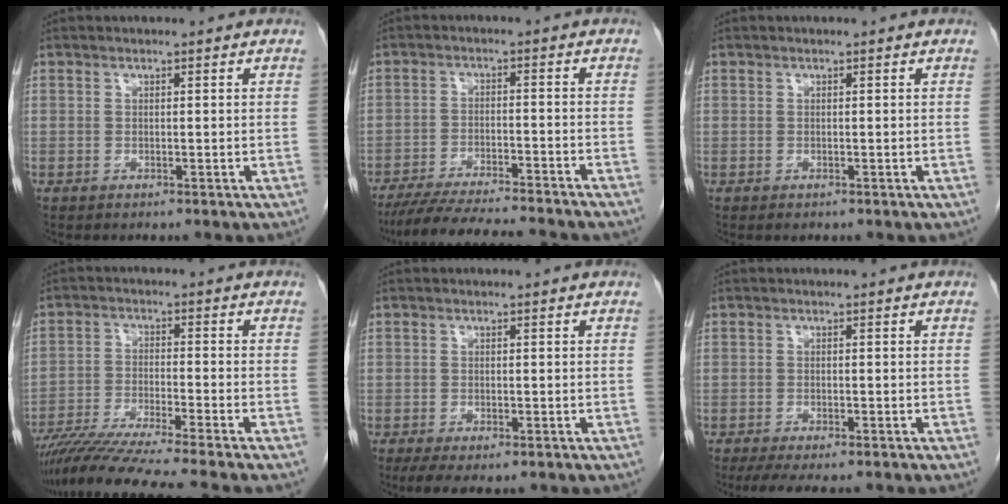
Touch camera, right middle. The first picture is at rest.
{"total": 17.0, "force": [-15.1, 1.5, 7.7], "torque": [-0.128, -0.025, -0.217]}
{"total": 0.6, "force": [-0.4, 0.3, 0.2], "torque": [-0.004, 0.000, -0.004]}
{"total": 13.8, "force": [-11.9, -1.8, 6.8], "torque": [-0.104, -0.031, -0.194]}
{"total": 4.8, "force": [-3.2, 1.8, 3.1], "torque": [-0.049, -0.011, -0.049]}
{"total": 7.5, "force": [-6.0, 1.9, 4.0], "torque": [-0.053, -0.009, -0.089]}